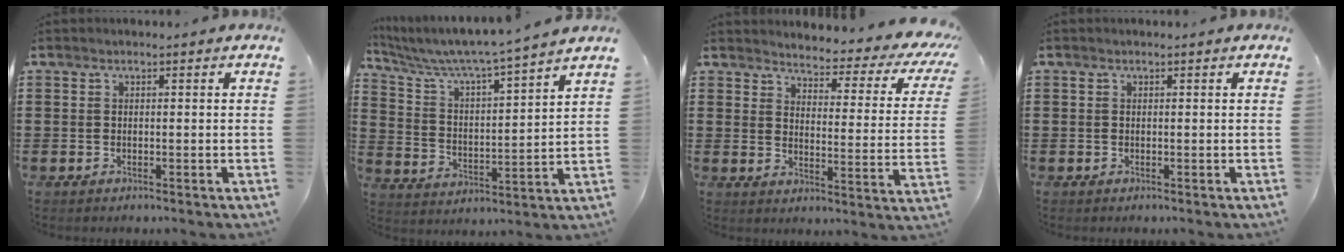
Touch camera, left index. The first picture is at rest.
{"total": 5.4, "force": [4.9, -0.5, 2.2], "torque": [-0.068, -0.042, 0.074]}
{"total": 3.4, "force": [3.1, 0.4, 1.3], "torque": [-0.031, -0.035, 0.042]}
{"total": 0.0}